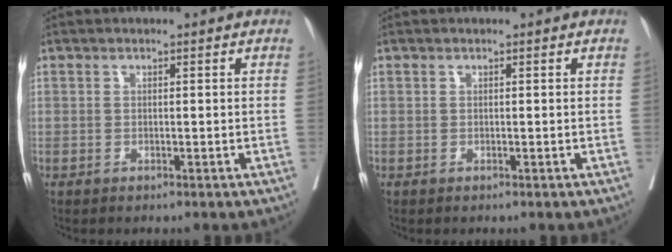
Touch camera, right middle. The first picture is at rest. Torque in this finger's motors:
{"motor_torque": [0.06, 0.27, -0.02, 0.00]}